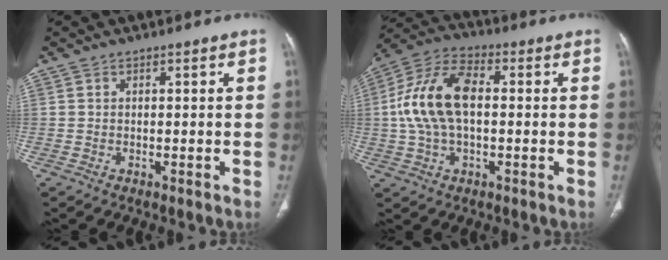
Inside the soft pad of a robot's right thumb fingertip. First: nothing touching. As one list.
[{"total": 14.4, "force": [0.6, 7.9, 12.0], "torque": [-0.242, 0.031, 0.006]}]